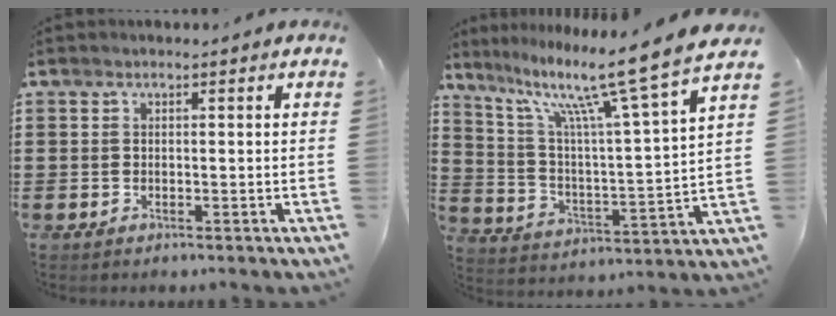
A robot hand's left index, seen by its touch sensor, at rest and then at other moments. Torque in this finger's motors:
{"motor_torque": [2.14, 0.00, 0.20, 0.10]}